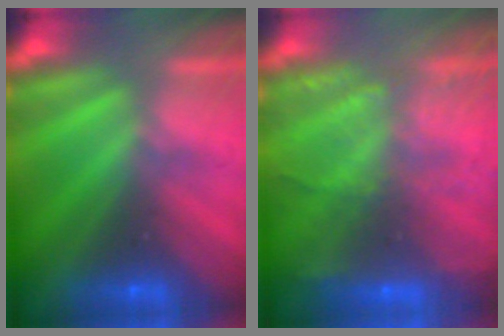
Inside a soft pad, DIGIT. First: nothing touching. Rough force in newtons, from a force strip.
{"total": 6.7}